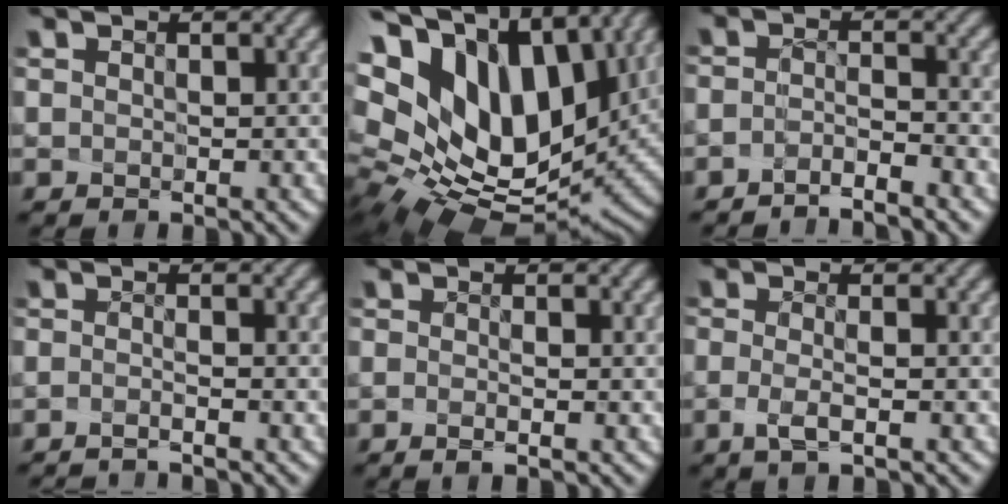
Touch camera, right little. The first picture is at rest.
{"total": 16.5, "force": [5.4, 10.5, 11.4], "torque": [-0.228, -0.002, 0.124]}
{"total": 3.2, "force": [-2.8, -1.4, -0.2], "torque": [0.002, -0.017, -0.041]}
{"total": 2.4, "force": [-2.0, -1.4, -0.4], "torque": [0.007, -0.024, -0.023]}
{"total": 1.2, "force": [-0.9, -0.5, 0.6], "torque": [0.007, -0.019, -0.009]}
{"total": 2.0, "force": [-1.7, -0.9, 0.7], "torque": [-0.020, -0.024, -0.022]}